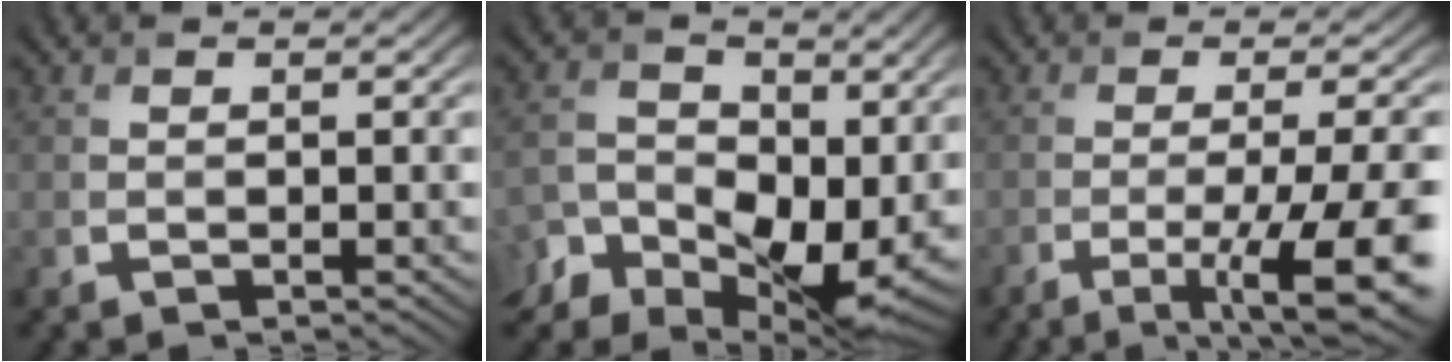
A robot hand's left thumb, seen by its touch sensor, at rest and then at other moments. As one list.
[{"total": 12.9, "force": [-4.5, 8.9, 8.2], "torque": [-0.157, -0.030, -0.075]}, {"total": 11.5, "force": [-5.2, 2.5, 10.0], "torque": [-0.139, -0.009, -0.070]}]